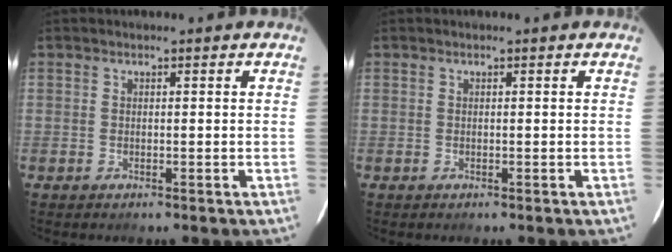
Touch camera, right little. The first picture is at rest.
{"total": 0.0}